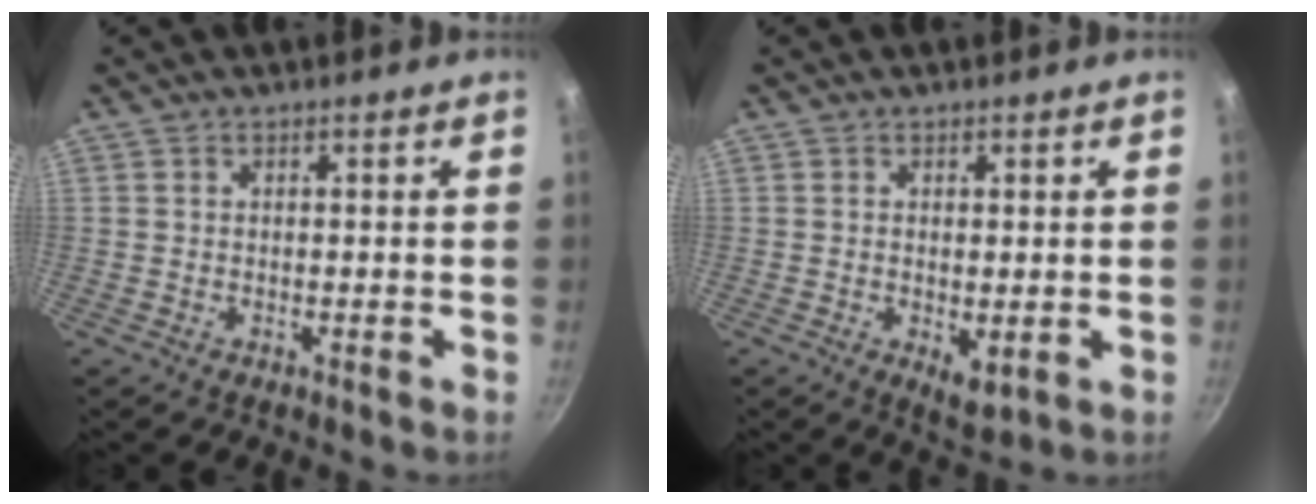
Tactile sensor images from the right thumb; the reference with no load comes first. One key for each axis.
{"total": 3.5, "fx": -0.1, "fy": 1.8, "fz": 3.0, "tx": -0.044, "ty": -0.012, "tz": 0.004}